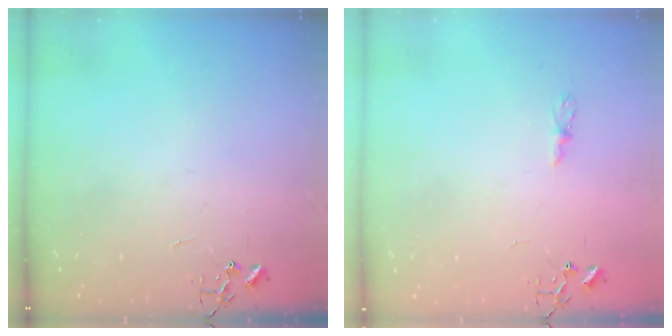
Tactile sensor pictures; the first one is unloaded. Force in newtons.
{"total": 4.4, "press": 4.3, "slide": 0.5}